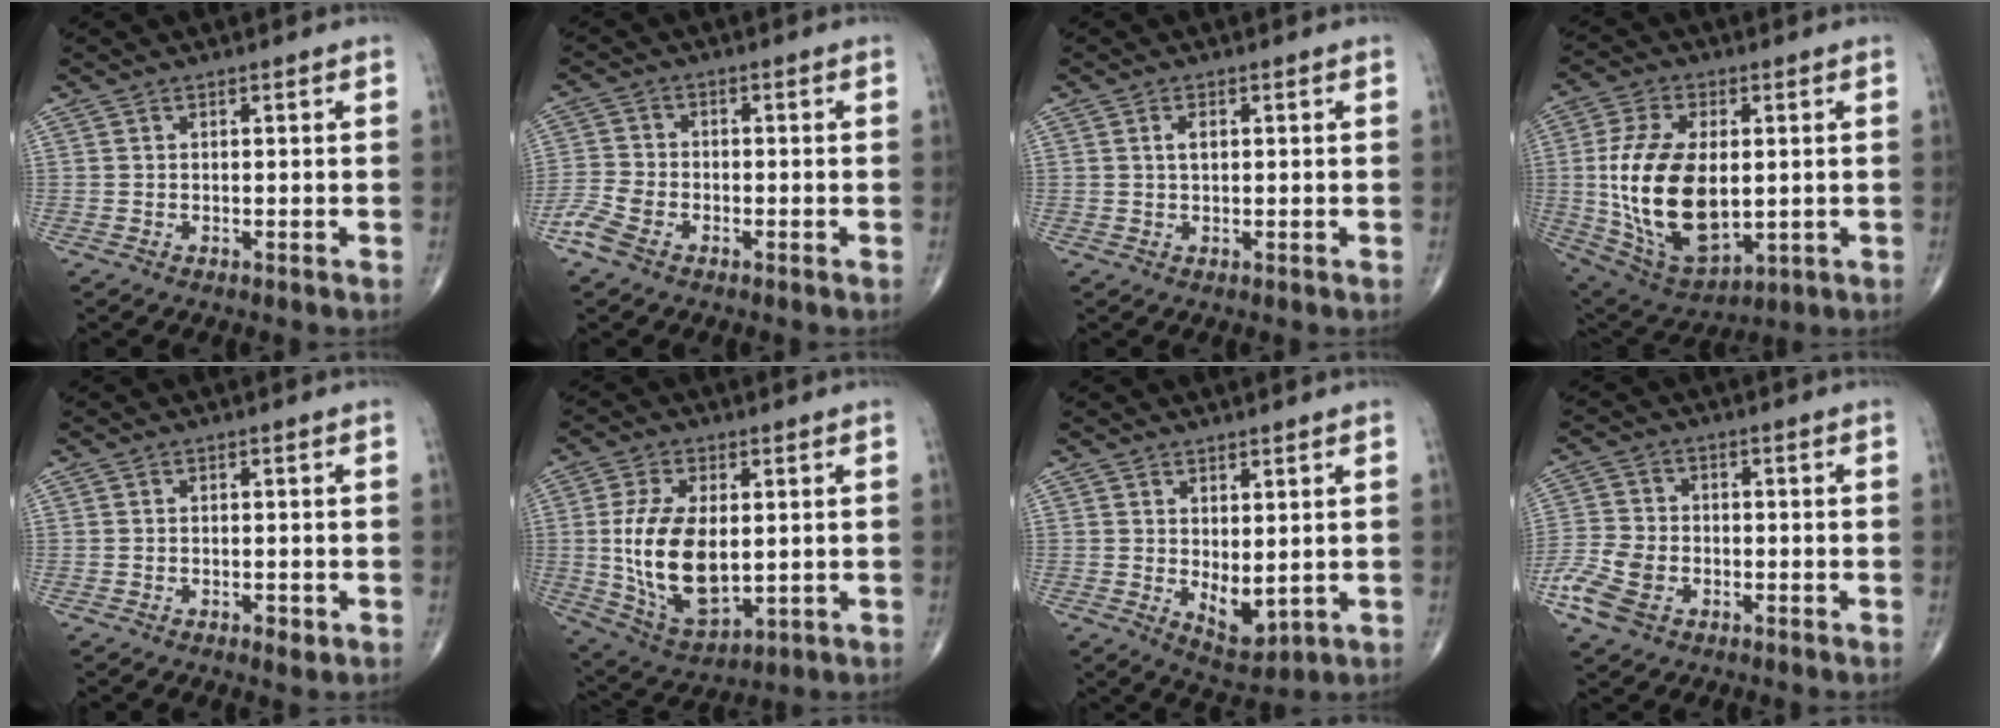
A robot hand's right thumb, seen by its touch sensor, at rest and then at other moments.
{"total": 5.3, "force": [-3.2, 3.0, 3.1], "torque": [-0.082, 0.007, -0.069]}
{"total": 2.0, "force": [0.5, 1.1, 1.6], "torque": [-0.031, 0.002, 0.009]}
{"total": 20.2, "force": [0.0, 11.2, 16.8], "torque": [-0.323, -0.012, 0.020]}
{"total": 1.8, "force": [-0.9, 0.9, 1.3], "torque": [-0.021, 0.000, -0.014]}
{"total": 15.9, "force": [0.3, 8.6, 13.4], "torque": [-0.250, -0.015, 0.022]}
{"total": 5.8, "force": [0.1, 3.0, 4.9], "torque": [-0.065, -0.015, 0.017]}
{"total": 8.6, "force": [-3.8, 5.8, 5.1], "torque": [-0.113, 0.006, -0.077]}